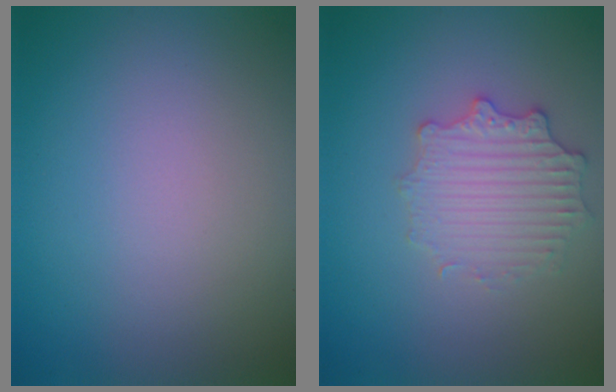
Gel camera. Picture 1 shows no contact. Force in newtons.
{"total": 2.7, "press": 2.6, "slide": 0.5}